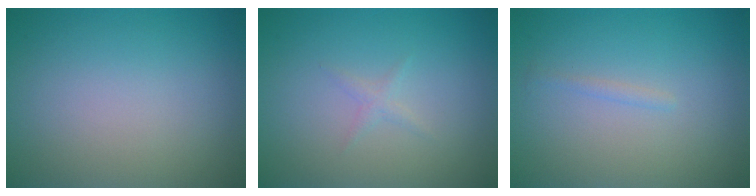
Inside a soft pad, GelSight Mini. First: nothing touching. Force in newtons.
{"total": 0.7, "press": 0.7, "slide": 0.0}
{"total": 0.6, "press": 0.6, "slide": 0.0}